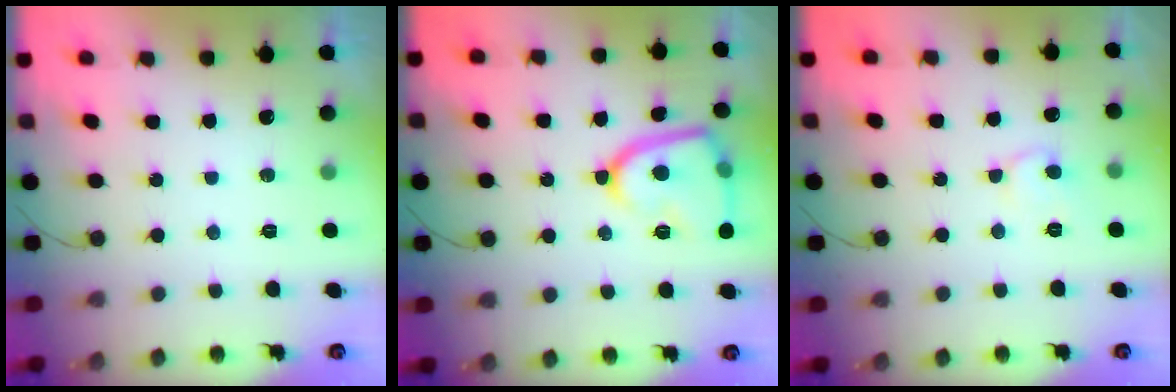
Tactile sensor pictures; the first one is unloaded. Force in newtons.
{"total": 15.1, "press": 15.0, "slide": 1.4}
{"total": 7.4, "press": 7.4, "slide": 0.3}